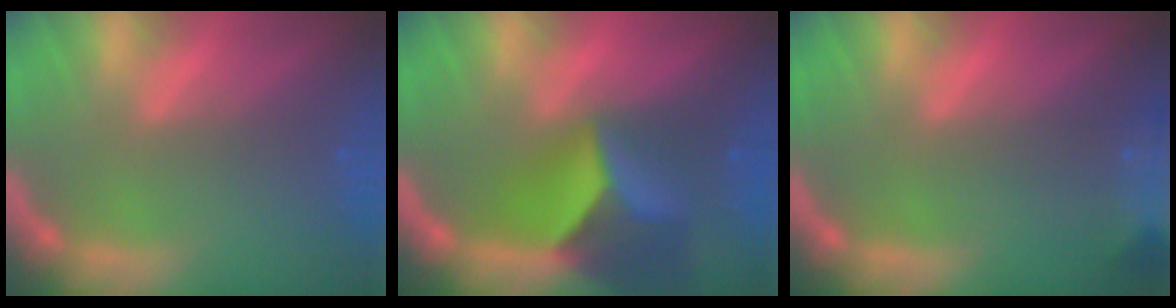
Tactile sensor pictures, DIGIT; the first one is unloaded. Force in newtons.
{"total": 8.4}
{"total": 9.9}